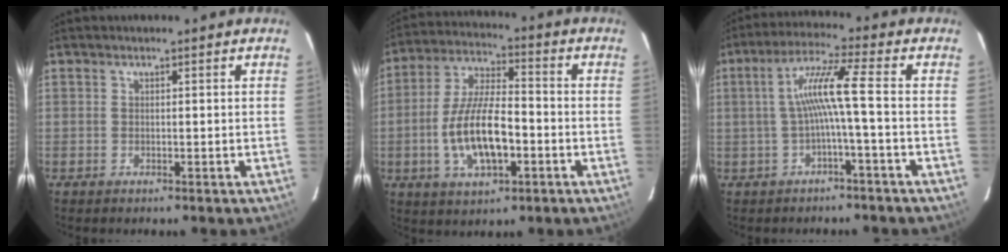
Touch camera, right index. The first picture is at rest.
{"total": 13.6, "force": [-3.6, 5.4, 12.0], "torque": [-0.244, -0.002, -0.061]}
{"total": 7.2, "force": [-1.4, -0.9, 7.0], "torque": [-0.149, 0.010, -0.018]}